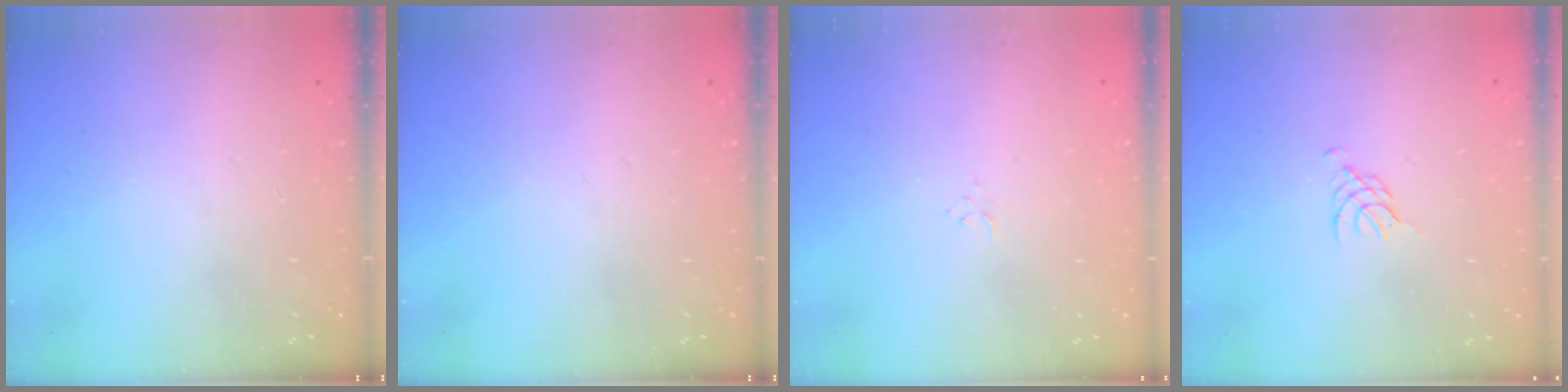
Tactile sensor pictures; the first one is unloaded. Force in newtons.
{"total": 0.0}
{"total": 1.5, "press": 1.5, "slide": 0.2}
{"total": 2.8, "press": 2.8, "slide": 0.5}